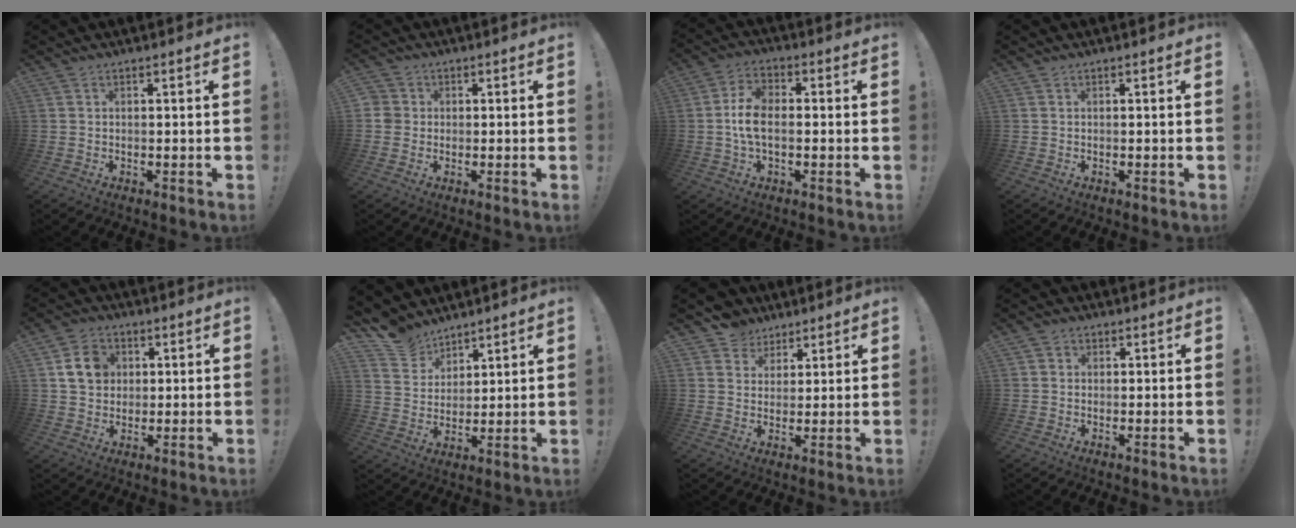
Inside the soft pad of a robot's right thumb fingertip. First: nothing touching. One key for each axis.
{"total": 3.6, "fx": -0.1, "fy": 3.4, "fz": 1.2, "tx": -0.024, "ty": 0.007, "tz": -0.002}
{"total": 8.8, "fx": -0.9, "fy": 5.2, "fz": 7.0, "tx": -0.120, "ty": 0.006, "tz": -0.013}
{"total": 0.0}
{"total": 9.4, "fx": 2.8, "fy": 8.0, "fz": 4.0, "tx": -0.054, "ty": -0.001, "tz": 0.058}
{"total": 10.2, "fx": 8.3, "fy": 5.7, "fz": 1.5, "tx": -0.031, "ty": -0.065, "tz": 0.163}
{"total": 6.7, "fx": 4.2, "fy": 5.2, "fz": 0.5, "tx": -0.009, "ty": -0.026, "tz": 0.085}
{"total": 1.7, "fx": 0.2, "fy": 1.6, "fz": 0.5, "tx": -0.001, "ty": -0.001, "tz": 0.002}